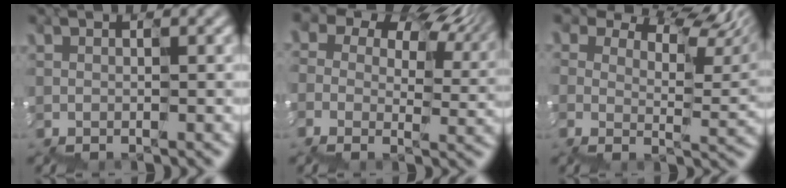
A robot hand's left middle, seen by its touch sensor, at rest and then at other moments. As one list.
[{"total": 13.1, "force": [6.0, 8.7, 7.9], "torque": [-0.165, 0.020, 0.112]}, {"total": 9.3, "force": [6.2, 4.8, 5.1], "torque": [-0.086, 0.007, 0.109]}]